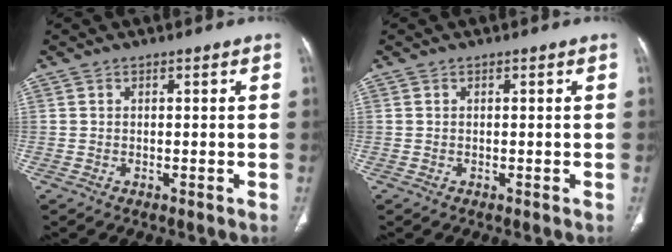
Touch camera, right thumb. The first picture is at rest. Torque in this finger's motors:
{"motor_torque": [-0.34, -0.01, -0.04, -0.37, 0.02]}